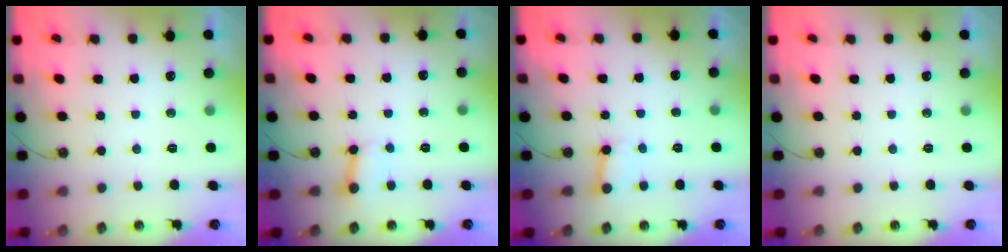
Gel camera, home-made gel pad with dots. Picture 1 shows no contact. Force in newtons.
{"total": 2.6, "press": 2.6, "slide": 0.1}
{"total": 2.8, "press": 2.8, "slide": 0.5}
{"total": 0.0}